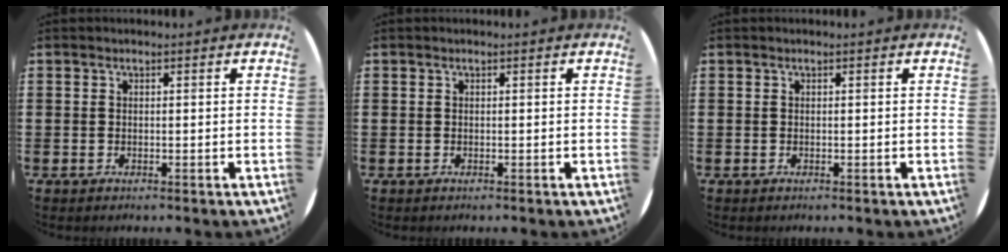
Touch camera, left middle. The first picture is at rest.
{"total": 0.0}
{"total": 0.0}